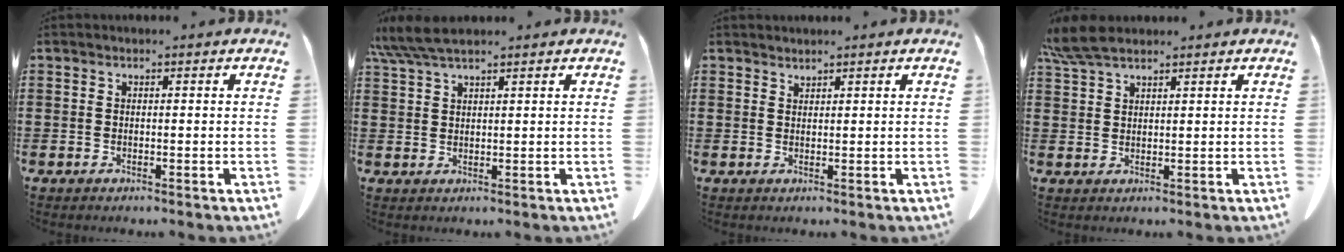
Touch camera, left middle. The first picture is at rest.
{"total": 5.0, "force": [4.0, 0.5, 3.0], "torque": [-0.068, -0.003, 0.075]}
{"total": 1.2, "force": [1.2, 0.0, 0.0], "torque": [-0.002, -0.003, 0.023]}
{"total": 5.2, "force": [4.1, 1.3, 2.9], "torque": [-0.074, -0.004, 0.075]}